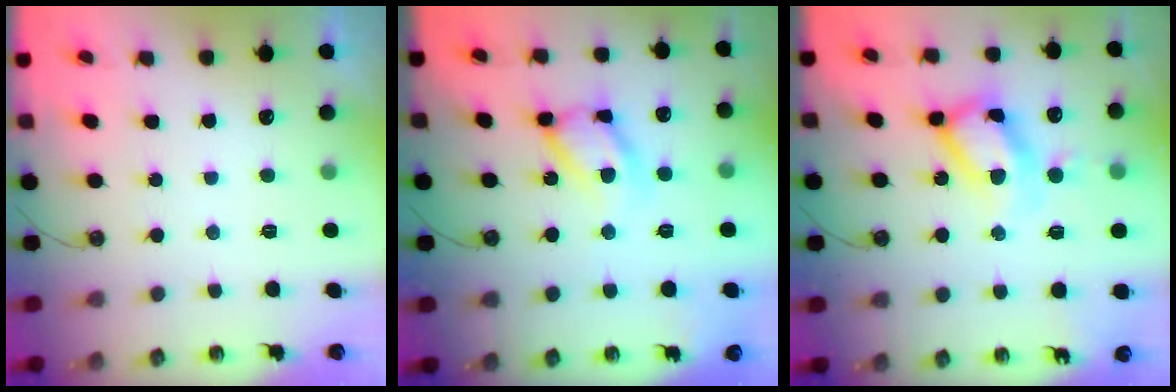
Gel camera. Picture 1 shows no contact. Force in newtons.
{"total": 14.7, "press": 14.7, "slide": 1.2}
{"total": 16.2, "press": 16.1, "slide": 1.9}